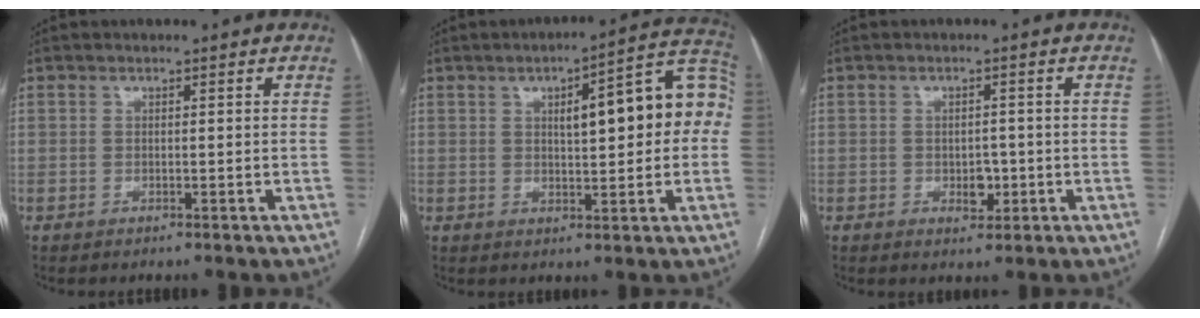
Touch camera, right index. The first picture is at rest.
{"total": 13.5, "force": [1.8, 3.5, 12.9], "torque": [-0.167, 0.043, 0.025]}
{"total": 2.9, "force": [-0.8, 1.7, 2.1], "torque": [-0.027, 0.003, -0.006]}